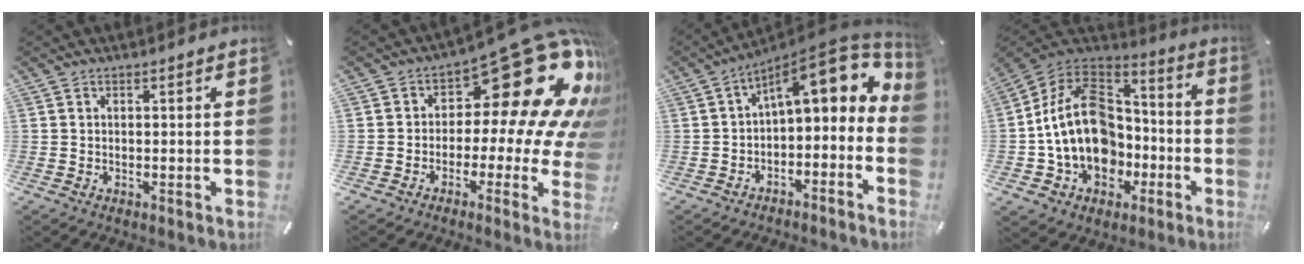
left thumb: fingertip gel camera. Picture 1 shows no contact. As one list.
[{"total": 24.2, "force": [10.0, 10.6, 19.3], "torque": [-0.266, -0.079, 0.168]}, {"total": 11.1, "force": [5.5, 4.6, 8.5], "torque": [-0.113, -0.056, 0.088]}, {"total": 19.3, "force": [-2.7, 15.5, 11.2], "torque": [-0.228, 0.018, -0.042]}]